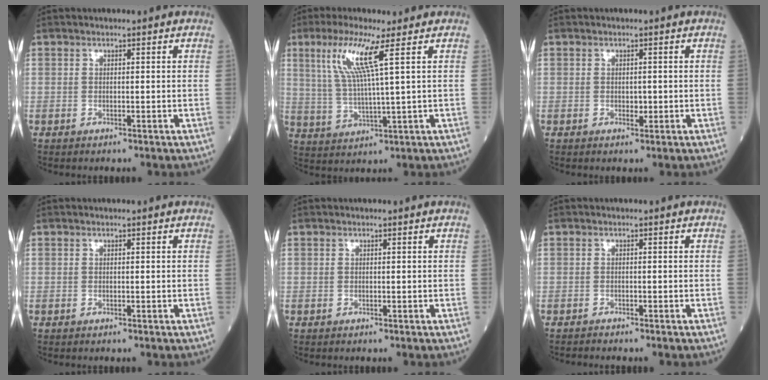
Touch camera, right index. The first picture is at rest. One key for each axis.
{"total": 8.5, "fx": 3.8, "fy": -0.8, "fz": 7.6, "tx": -0.159, "ty": 0.001, "tz": 0.078}
{"total": 1.1, "fx": -0.1, "fy": 0.7, "fz": 0.8, "tx": -0.012, "ty": -0.001, "tz": 0.000}
{"total": 0.0}
{"total": 0.0}
{"total": 0.9, "fx": -0.8, "fy": -0.3, "fz": 0.0, "tx": -0.003, "ty": -0.003, "tz": -0.016}